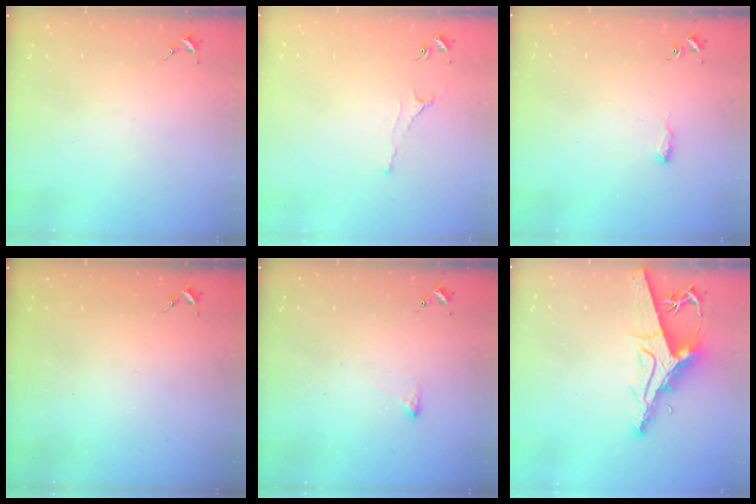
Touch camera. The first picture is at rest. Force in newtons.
{"total": 2.2, "press": 2.1, "slide": 0.4}
{"total": 6.4, "press": 6.3, "slide": 0.8}
{"total": 0.0}
{"total": 2.4, "press": 2.4, "slide": 0.5}
{"total": 12.6, "press": 12.5, "slide": 1.1}